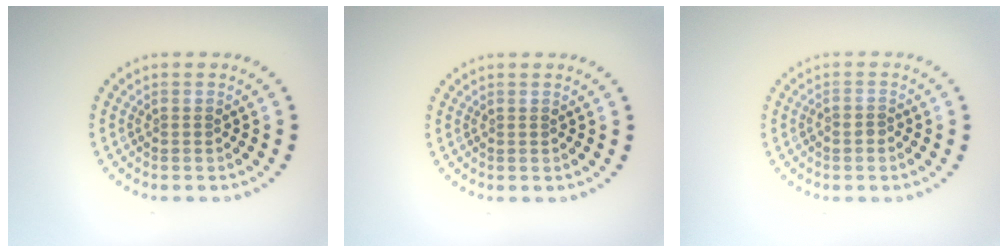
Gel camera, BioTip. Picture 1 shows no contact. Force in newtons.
{"total": 0.0}
{"total": 0.8, "press": 0.5, "slide": 0.6}